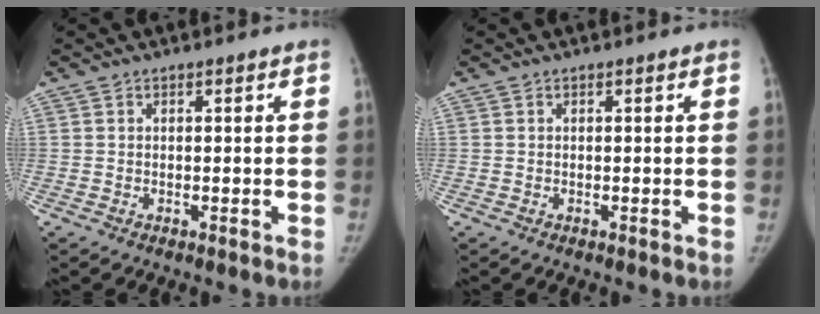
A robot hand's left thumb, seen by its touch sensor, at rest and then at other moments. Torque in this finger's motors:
{"motor_torque": [0.00, 0.00, 0.06, -0.16, 0.00]}